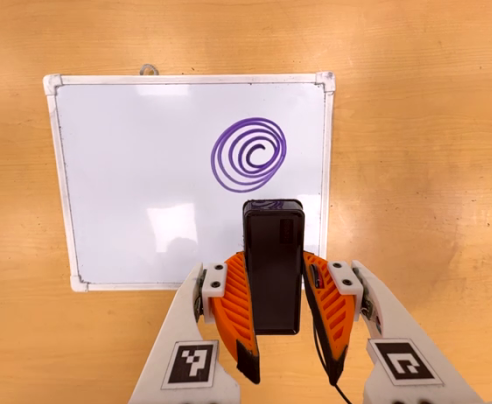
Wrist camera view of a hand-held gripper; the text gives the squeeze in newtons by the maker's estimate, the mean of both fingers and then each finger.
{"total": 4.8, "left": 3.8, "right": 5.8}